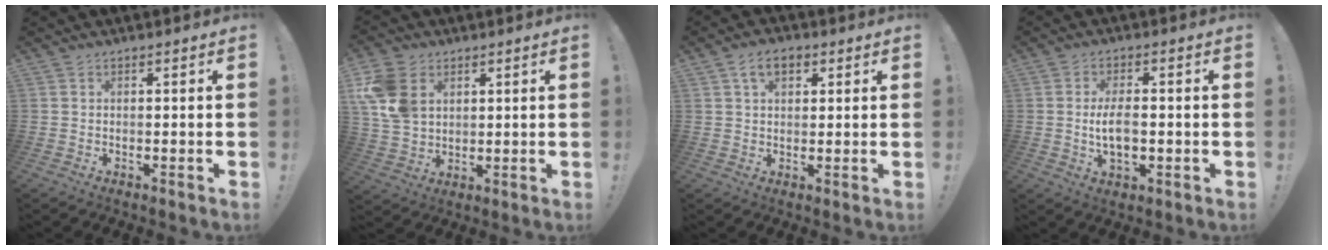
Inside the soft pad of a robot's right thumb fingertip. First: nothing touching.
{"total": 13.0, "force": [4.6, 9.7, 7.4], "torque": [-0.147, -0.007, 0.095]}
{"total": 6.1, "force": [2.6, 3.8, 4.0], "torque": [-0.062, 0.003, 0.047]}
{"total": 6.7, "force": [-0.6, 3.3, 5.8], "torque": [-0.099, -0.005, -0.017]}